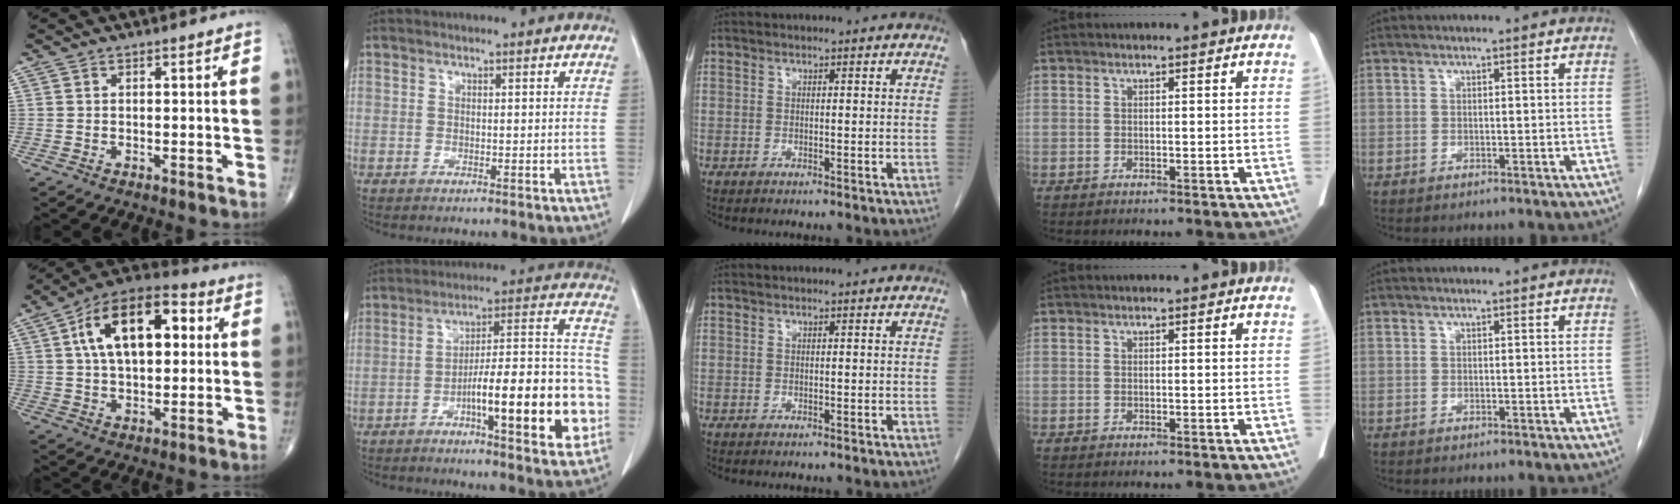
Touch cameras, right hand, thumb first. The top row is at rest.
{"thumb": {"total": 17.8, "force": [4.1, 9.6, 14.5], "torque": [-0.218, 0.023, 0.058]}, "index": {"total": 19.7, "force": [-6.0, 3.7, 18.3], "torque": [-0.227, 0.029, -0.081]}}